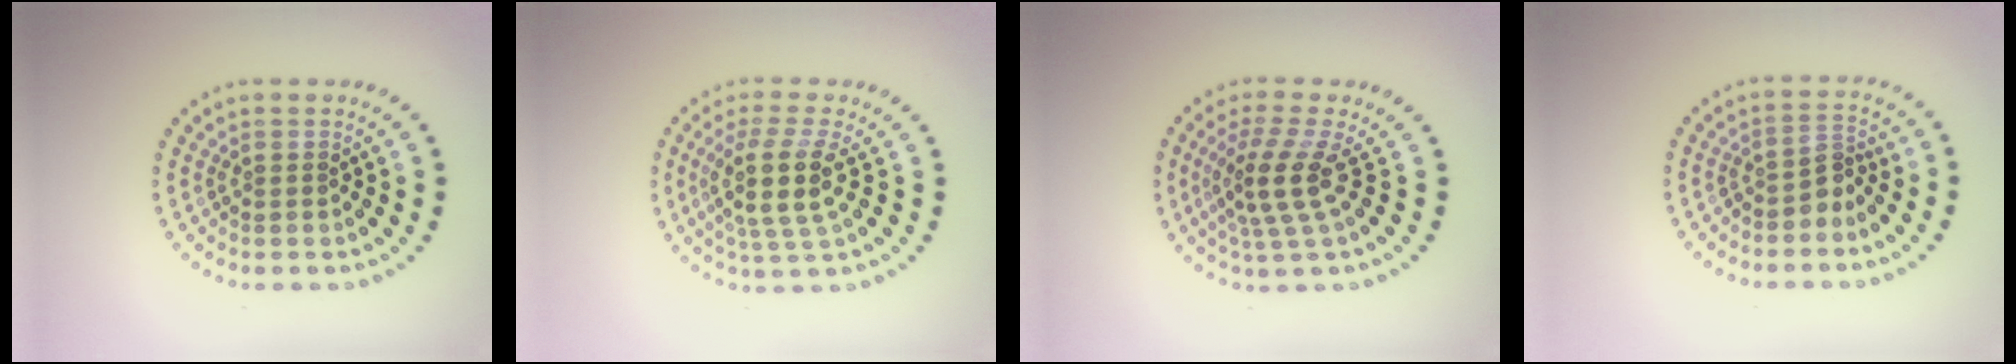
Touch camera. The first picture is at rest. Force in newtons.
{"total": 4.4, "press": 3.7, "slide": 2.4}
{"total": 3.7, "press": 2.7, "slide": 2.5}
{"total": 2.2, "press": 1.5, "slide": 1.6}